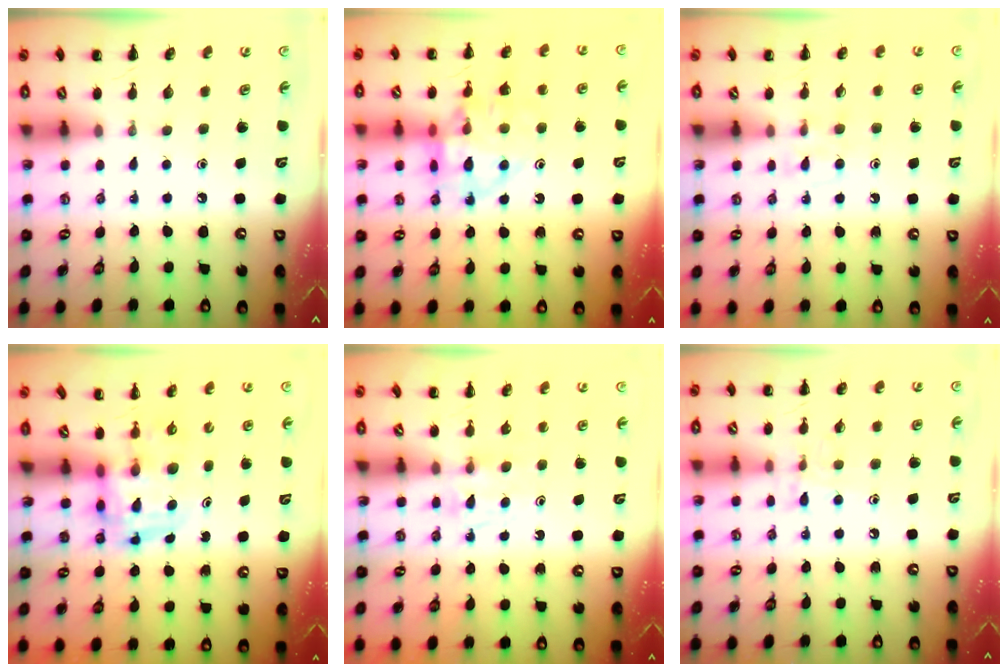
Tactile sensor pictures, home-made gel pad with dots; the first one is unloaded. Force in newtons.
{"total": 14.9, "press": 14.7, "slide": 2.2}
{"total": 4.7, "press": 4.3, "slide": 1.8}
{"total": 3.7, "press": 3.7, "slide": 0.6}
{"total": 3.7, "press": 3.5, "slide": 1.4}
{"total": 6.2, "press": 6.1, "slide": 0.8}